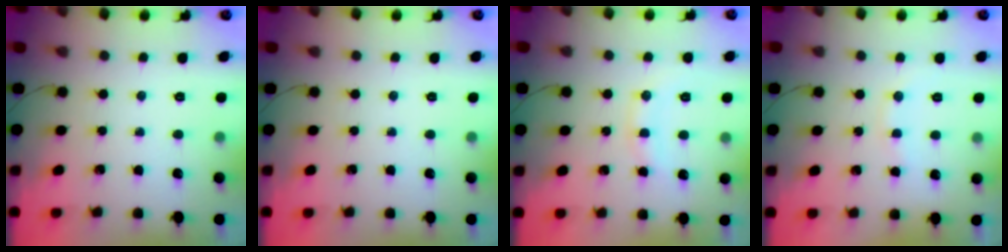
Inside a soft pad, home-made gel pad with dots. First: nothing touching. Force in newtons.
{"total": 0.0}
{"total": 8.1, "press": 8.1, "slide": 0.9}
{"total": 5.9, "press": 5.8, "slide": 1.2}